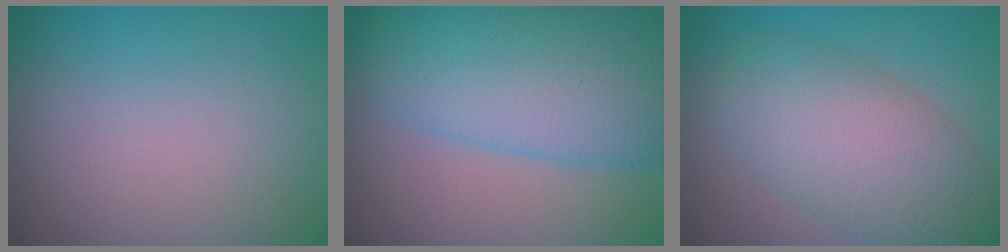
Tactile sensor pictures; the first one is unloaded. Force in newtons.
{"total": 10.8, "press": 10.7, "slide": 0.5}
{"total": 7.9, "press": 7.9, "slide": 0.2}